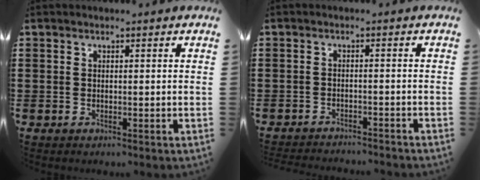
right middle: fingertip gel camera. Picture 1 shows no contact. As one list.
[{"total": 2.1, "force": [-2.1, 0.0, 0.0], "torque": [-0.005, 0.000, -0.044]}]